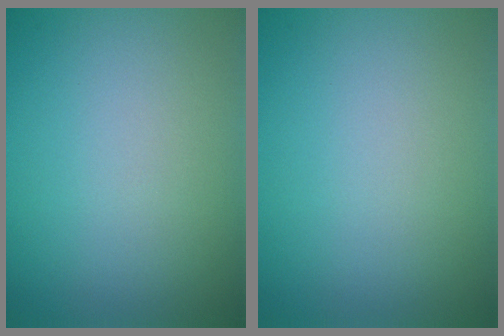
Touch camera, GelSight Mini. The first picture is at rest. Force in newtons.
{"total": 0.0}